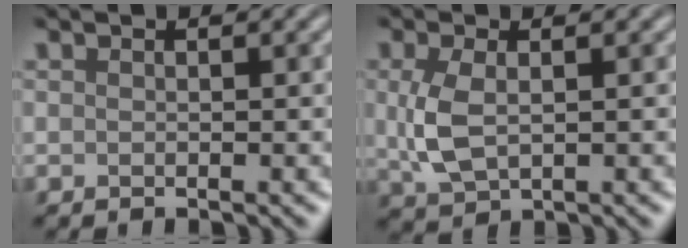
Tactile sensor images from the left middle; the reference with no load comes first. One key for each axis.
{"total": 3.9, "fx": 0.4, "fy": 2.2, "fz": 3.2, "tx": -0.081, "ty": 0.001, "tz": 0.012}